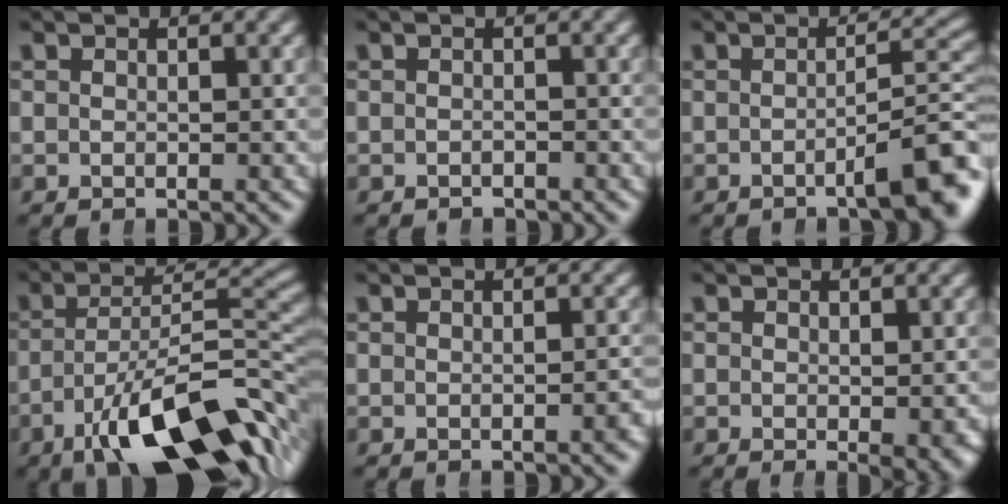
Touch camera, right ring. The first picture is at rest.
{"total": 1.2, "force": [-1.1, -0.1, -0.4], "torque": [0.011, -0.006, -0.014]}
{"total": 5.4, "force": [-2.8, 0.7, 4.6], "torque": [-0.046, 0.005, -0.042]}
{"total": 11.8, "force": [-4.8, 4.0, 10.0], "torque": [-0.129, -0.012, -0.059]}
{"total": 0.7, "force": [-0.4, -0.3, 0.5], "torque": [-0.005, 0.007, -0.007]}
{"total": 1.8, "force": [-0.3, 0.2, 1.7], "torque": [-0.014, -0.001, -0.004]}